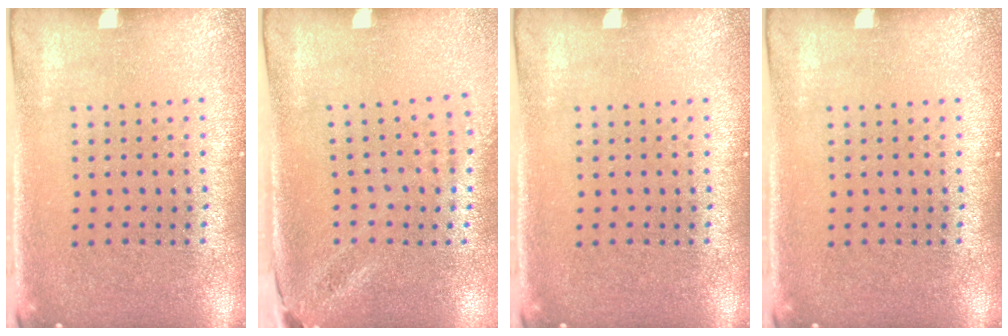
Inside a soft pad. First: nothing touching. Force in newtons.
{"total": 2.0, "press": 1.6, "slide": 1.2}
{"total": 0.0}
{"total": 0.0}